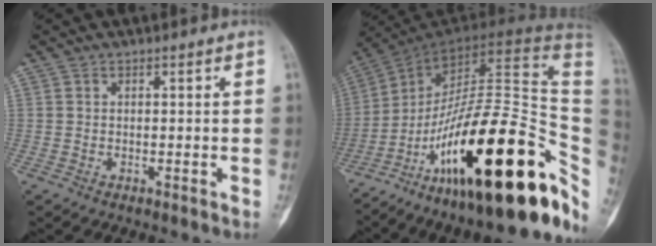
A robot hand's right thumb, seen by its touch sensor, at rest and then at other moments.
{"total": 37.5, "force": [-12.4, 14.9, 32.1], "torque": [-0.412, 0.091, -0.191]}